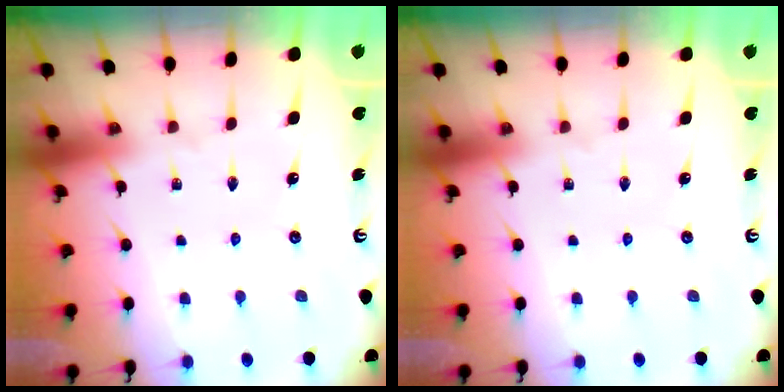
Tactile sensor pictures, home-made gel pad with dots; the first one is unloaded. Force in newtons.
{"total": 0.0}